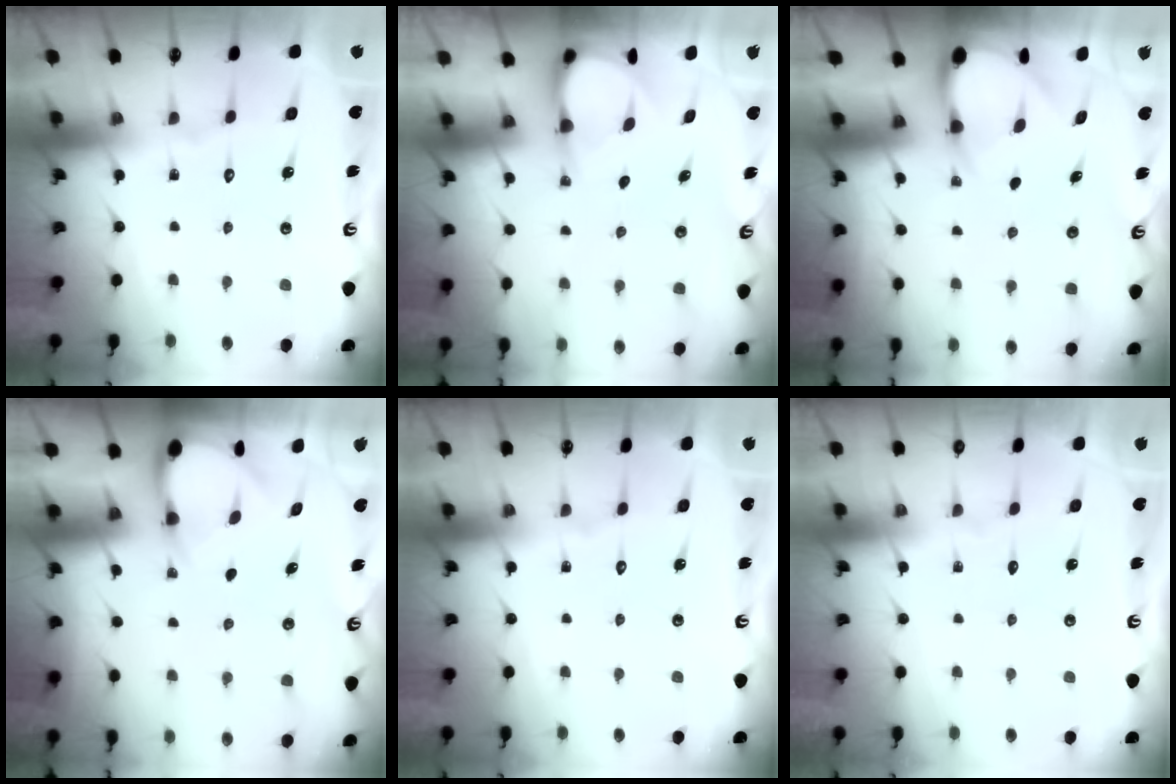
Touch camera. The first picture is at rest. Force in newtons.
{"total": 3.9, "press": 3.8, "slide": 0.3}
{"total": 3.7, "press": 3.7, "slide": 0.2}
{"total": 3.3, "press": 3.2, "slide": 0.2}
{"total": 0.0}
{"total": 0.0}